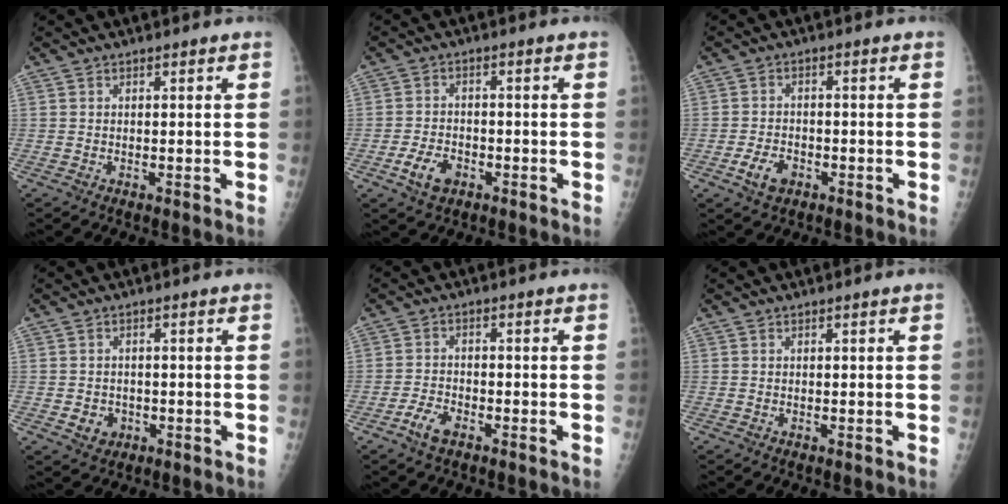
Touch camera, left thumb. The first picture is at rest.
{"total": 5.4, "force": [-2.6, 3.5, 3.2], "torque": [-0.054, 0.013, -0.044]}
{"total": 4.7, "force": [-2.3, 3.0, 2.7], "torque": [-0.044, 0.011, -0.038]}
{"total": 3.4, "force": [-0.9, 3.0, 1.3], "torque": [-0.007, 0.004, -0.006]}
{"total": 4.1, "force": [-2.6, 2.0, 2.4], "torque": [-0.047, 0.013, -0.048]}
{"total": 0.0}